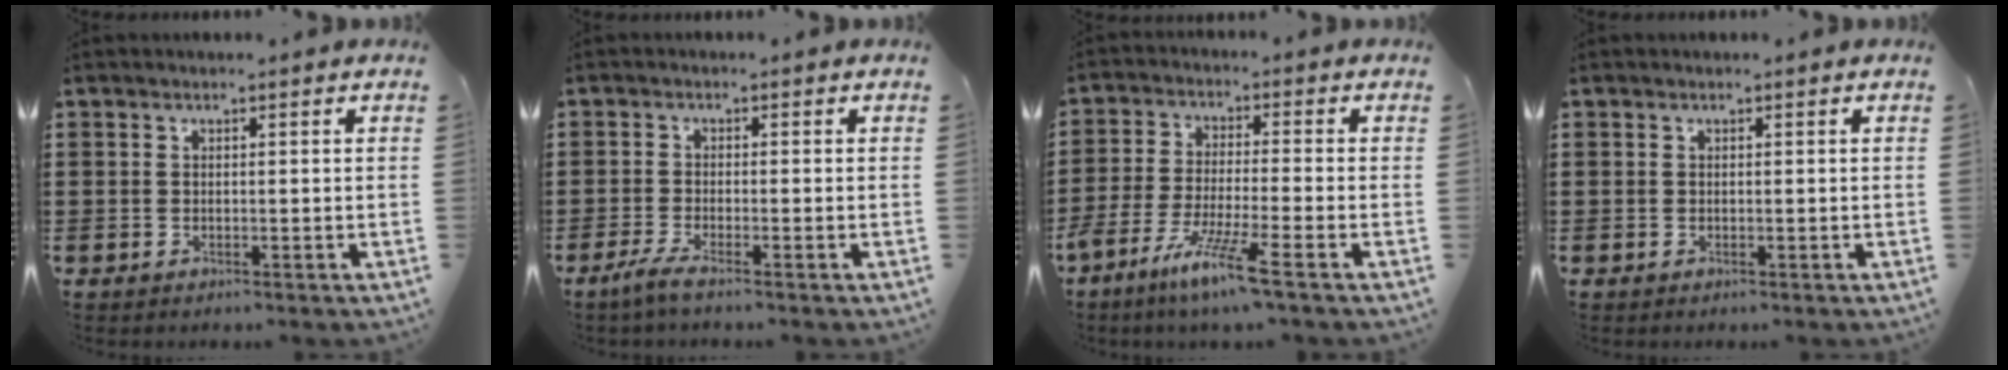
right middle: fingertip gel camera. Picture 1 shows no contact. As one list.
[{"total": 2.4, "force": [-1.5, -0.1, 1.8], "torque": [-0.045, -0.009, -0.033]}, {"total": 7.7, "force": [-5.9, -0.6, 5.0], "torque": [-0.106, -0.019, -0.115]}, {"total": 0.0}]